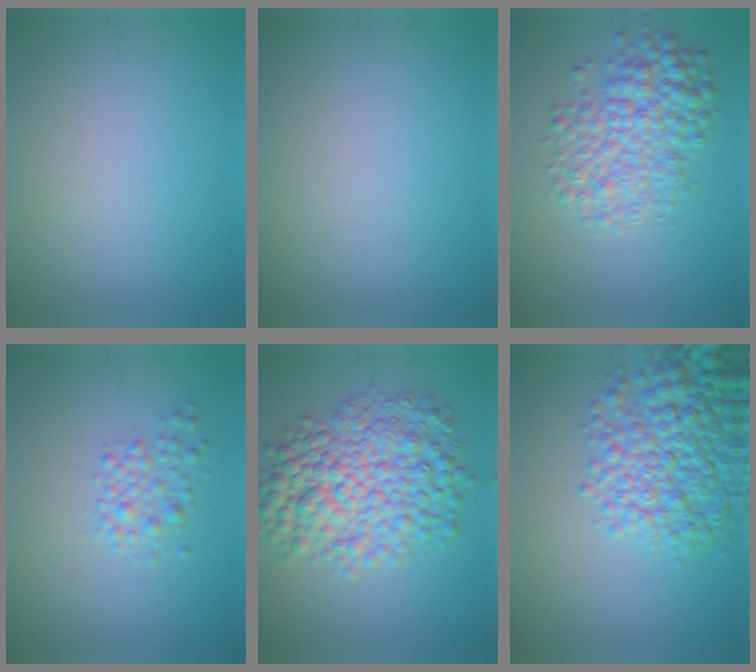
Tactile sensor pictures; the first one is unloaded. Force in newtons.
{"total": 0.0}
{"total": 5.9, "press": 5.9, "slide": 0.1}
{"total": 2.0, "press": 2.0, "slide": 0.0}
{"total": 8.4, "press": 8.4, "slide": 0.1}
{"total": 7.7, "press": 7.7, "slide": 0.2}